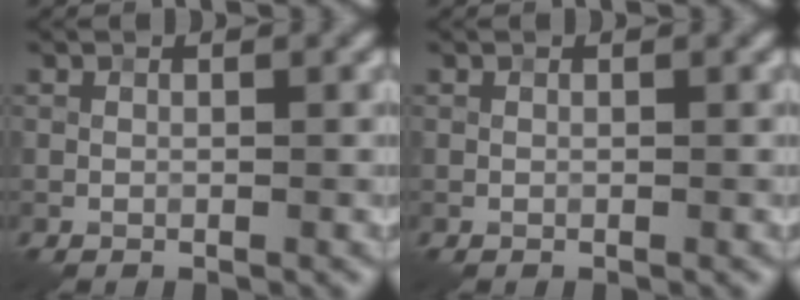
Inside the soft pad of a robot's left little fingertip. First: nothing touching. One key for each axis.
{"total": 0.0}